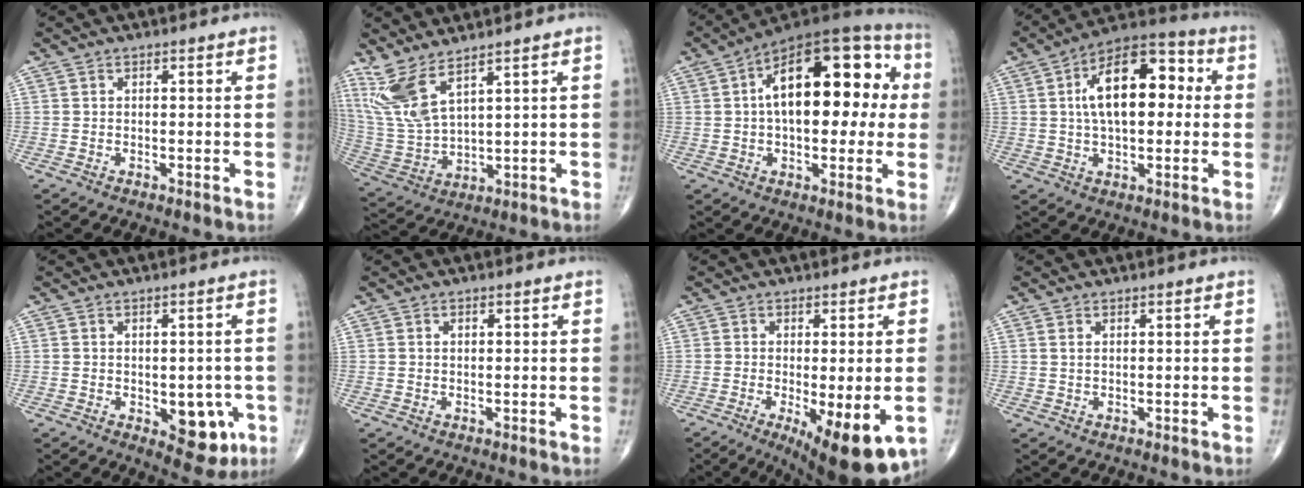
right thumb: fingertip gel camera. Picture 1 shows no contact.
{"total": 10.0, "force": [6.6, 2.7, 6.9], "torque": [-0.161, -0.036, 0.159]}
{"total": 23.2, "force": [3.7, 11.7, 19.6], "torque": [-0.267, 0.036, 0.044]}
{"total": 16.9, "force": [2.6, 8.8, 14.3], "torque": [-0.211, 0.029, 0.034]}
{"total": 8.5, "force": [-2.4, 4.7, 6.6], "torque": [-0.044, 0.002, -0.020]}
{"total": 0.8, "force": [0.3, 0.5, 0.5], "torque": [-0.010, 0.001, 0.005]}
{"total": 13.0, "force": [-4.5, 4.1, 11.5], "torque": [-0.148, -0.019, -0.056]}
{"total": 0.7, "force": [0.4, 0.2, 0.5], "torque": [-0.013, 0.005, 0.009]}